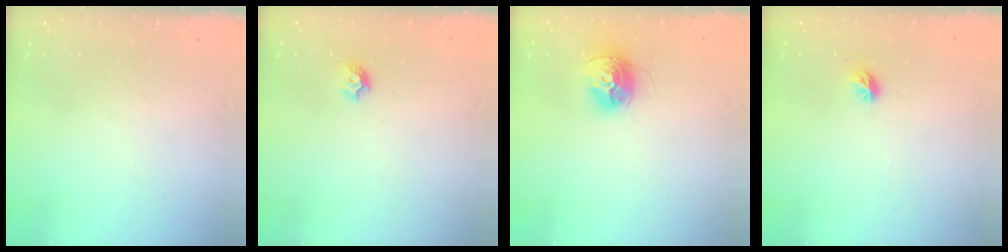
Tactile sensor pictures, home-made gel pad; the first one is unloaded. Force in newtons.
{"total": 5.1, "press": 5.1, "slide": 0.6}
{"total": 13.4, "press": 13.4, "slide": 1.2}
{"total": 5.3, "press": 5.2, "slide": 1.0}